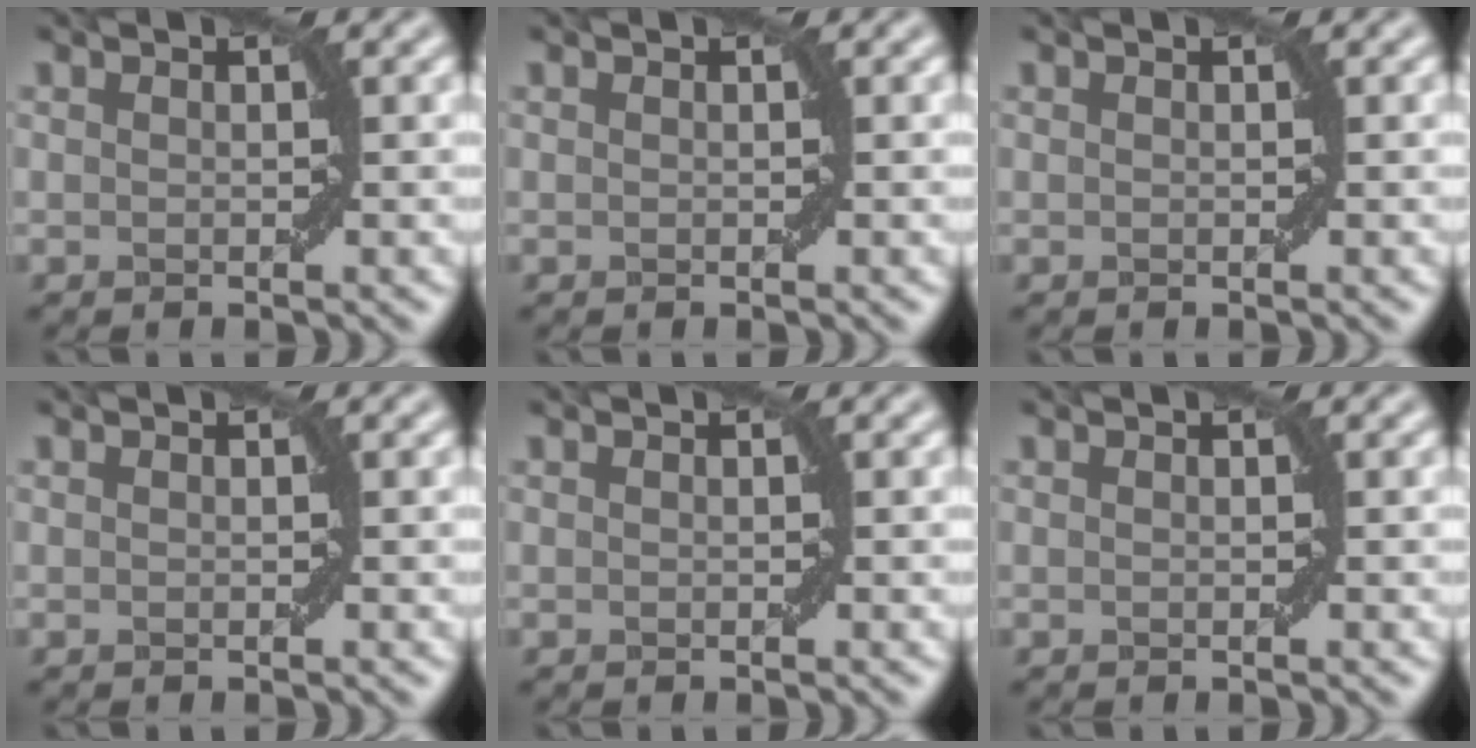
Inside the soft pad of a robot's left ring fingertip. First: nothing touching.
{"total": 0.0}
{"total": 0.0}
{"total": 0.0}
{"total": 0.0}
{"total": 0.0}